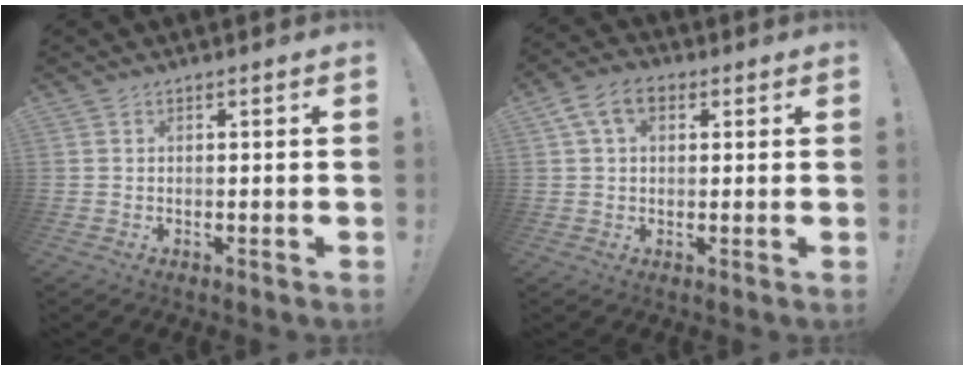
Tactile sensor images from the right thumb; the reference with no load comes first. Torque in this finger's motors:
{"motor_torque": [0.61, 0.65, 0.55, 0.12, 0.00]}